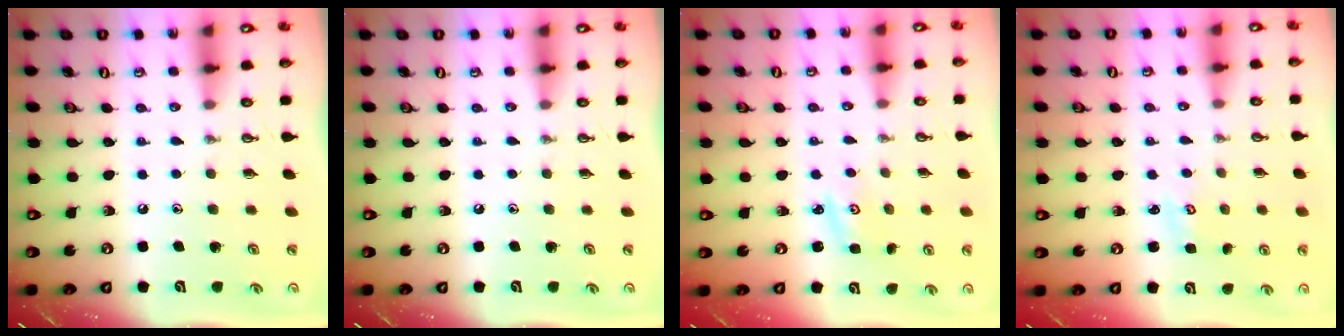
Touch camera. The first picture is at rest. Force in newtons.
{"total": 0.0}
{"total": 2.8, "press": 2.8, "slide": 0.3}
{"total": 2.0, "press": 1.9, "slide": 0.2}